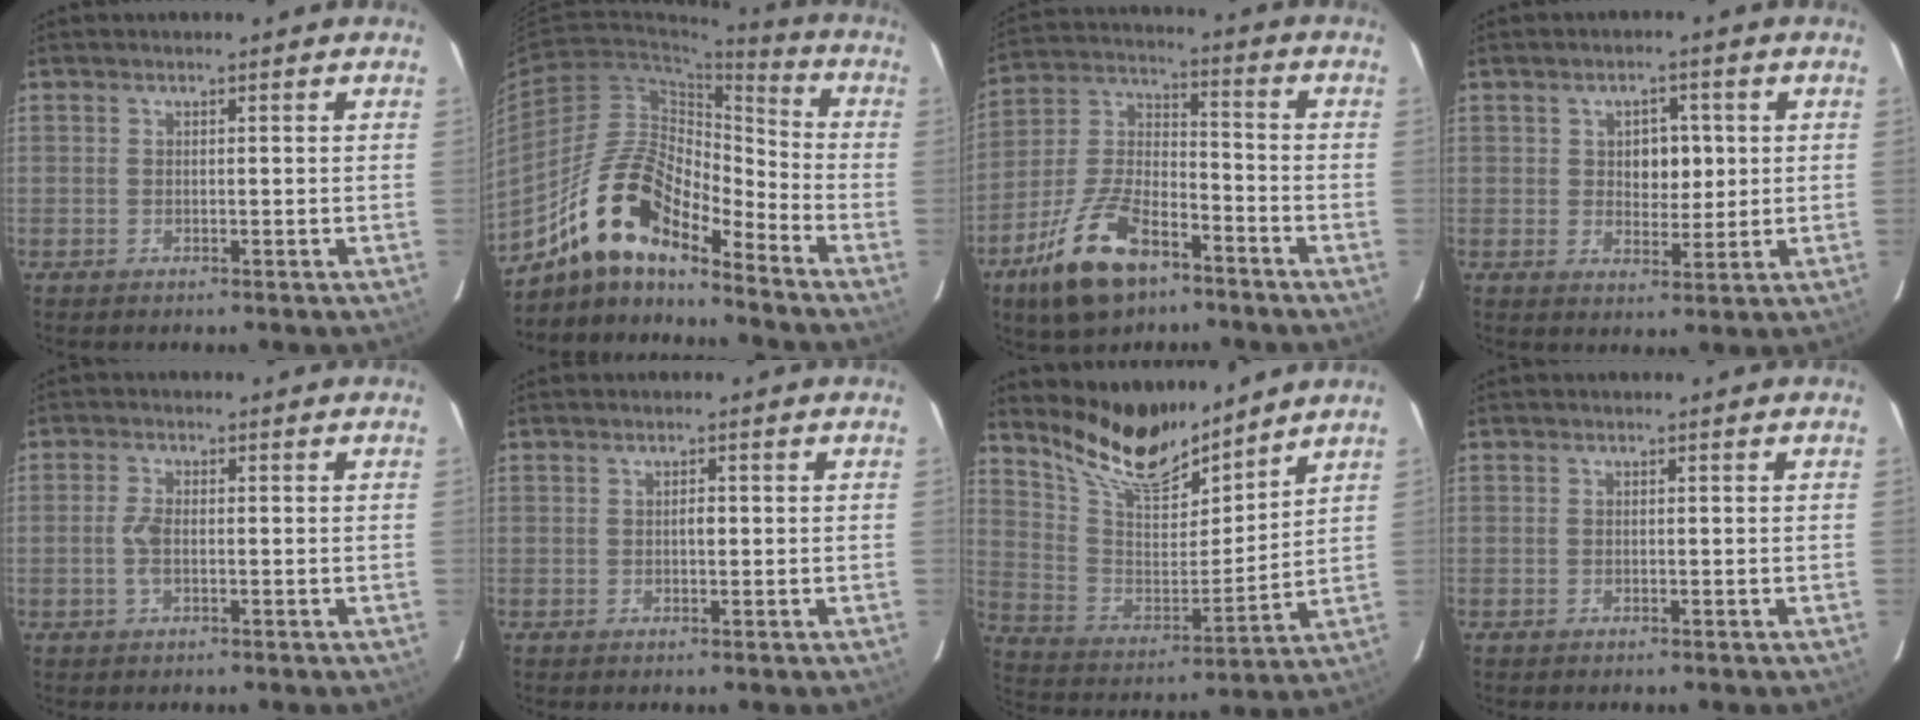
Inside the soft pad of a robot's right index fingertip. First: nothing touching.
{"total": 15.9, "force": [-11.9, 5.1, 9.3], "torque": [-0.169, 0.007, -0.231]}
{"total": 16.7, "force": [-9.9, 7.8, 11.0], "torque": [-0.233, 0.001, -0.178]}
{"total": 5.2, "force": [1.0, 3.7, 3.5], "torque": [-0.052, 0.008, 0.021]}
{"total": 2.9, "force": [-0.5, 1.2, 2.5], "torque": [-0.057, 0.002, -0.010]}
{"total": 1.0, "force": [0.1, 0.5, 0.8], "torque": [-0.012, 0.003, 0.001]}
{"total": 16.2, "force": [13.8, 4.7, 7.1], "torque": [-0.153, -0.004, 0.258]}
{"total": 0.0}